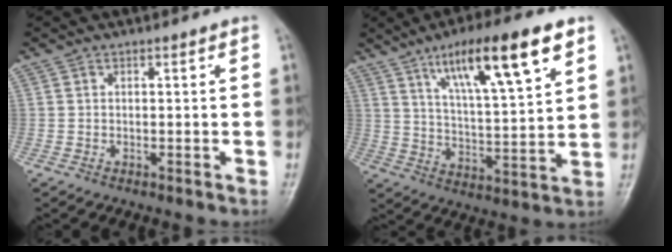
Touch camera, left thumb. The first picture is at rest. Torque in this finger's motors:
{"motor_torque": [1.10, 1.08, 1.58, -1.19, 0.14]}